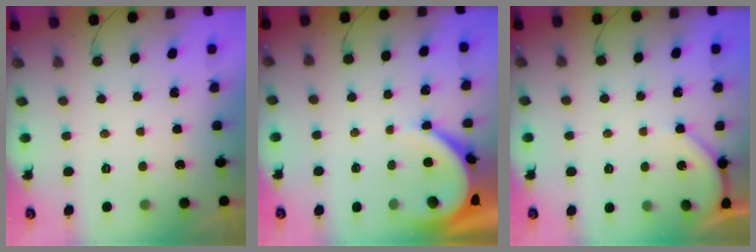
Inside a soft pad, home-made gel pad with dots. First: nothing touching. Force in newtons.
{"total": 7.0, "press": 7.0, "slide": 0.4}
{"total": 3.9, "press": 3.8, "slide": 0.5}